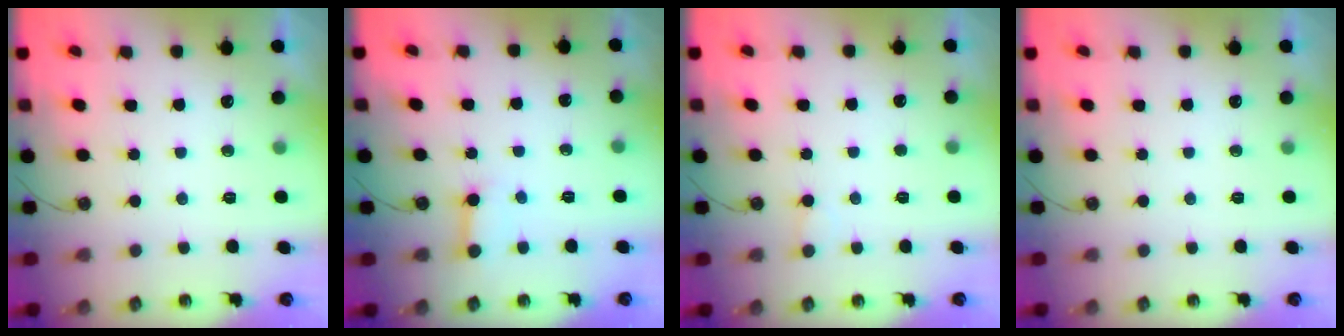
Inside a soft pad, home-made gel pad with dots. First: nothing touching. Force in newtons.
{"total": 3.9, "press": 3.9, "slide": 0.5}
{"total": 5.5, "press": 5.5, "slide": 0.4}
{"total": 0.0}